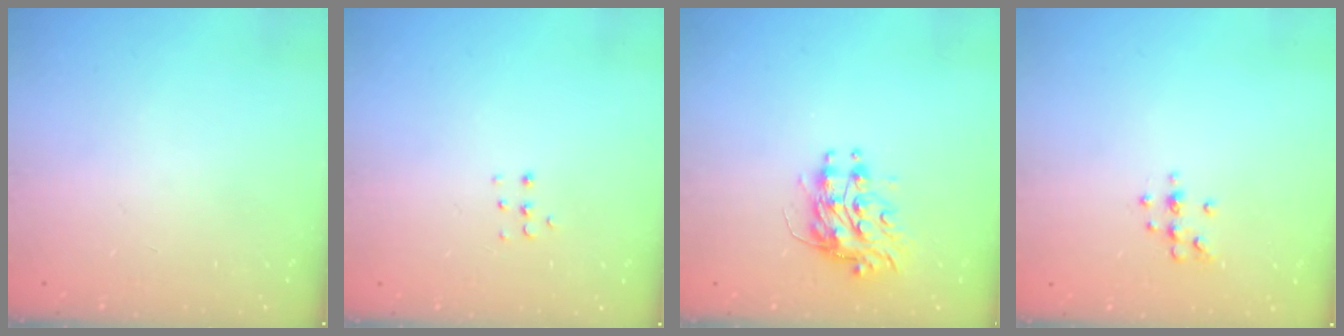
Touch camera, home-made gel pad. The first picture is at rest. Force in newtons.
{"total": 3.8, "press": 3.8, "slide": 0.6}
{"total": 9.0, "press": 9.0, "slide": 0.7}
{"total": 6.5, "press": 6.4, "slide": 1.2}